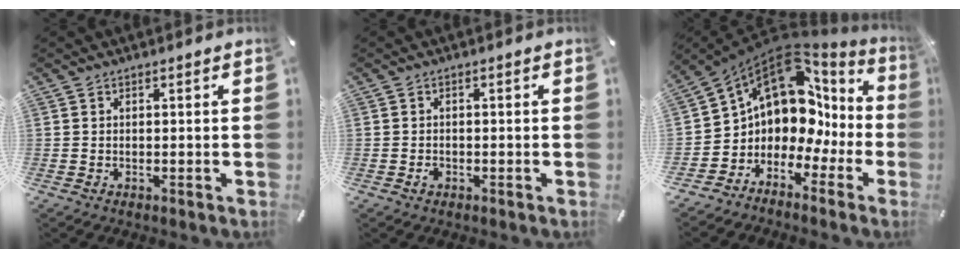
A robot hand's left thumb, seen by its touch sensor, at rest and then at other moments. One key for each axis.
{"total": 1.0, "fx": -0.5, "fy": 0.7, "fz": 0.5, "tx": -0.010, "ty": 0.003, "tz": -0.010}
{"total": 12.8, "fx": 5.0, "fy": 9.4, "fz": 7.1, "tx": -0.121, "ty": -0.059, "tz": 0.082}